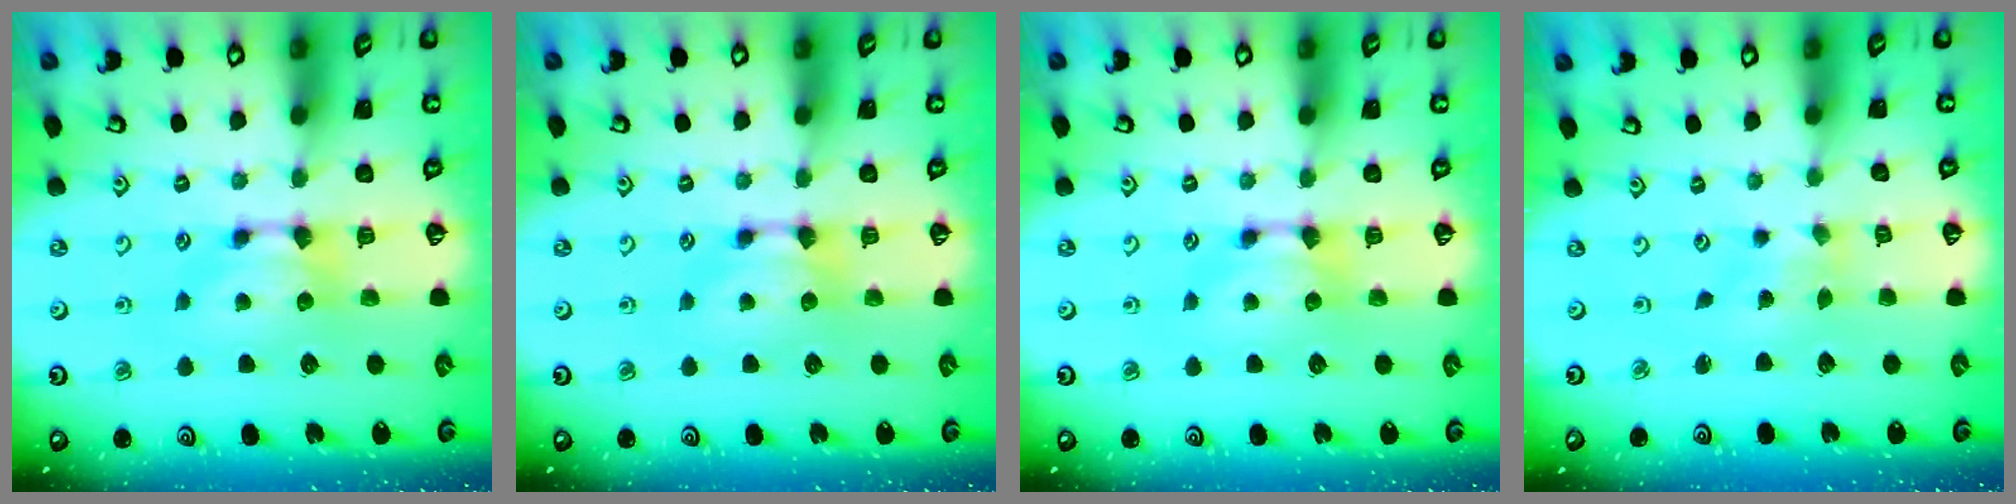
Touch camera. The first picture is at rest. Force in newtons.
{"total": 0.0}
{"total": 0.0}
{"total": 3.5, "press": 3.4, "slide": 0.9}